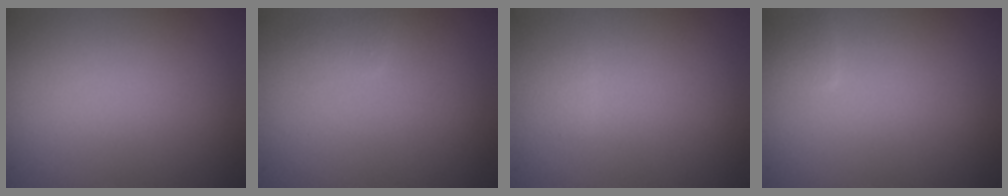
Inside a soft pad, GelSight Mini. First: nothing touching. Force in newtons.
{"total": 0.7, "press": 0.7, "slide": 0.0}
{"total": 0.5, "press": 0.5, "slide": 0.1}
{"total": 0.9, "press": 0.9, "slide": 0.1}